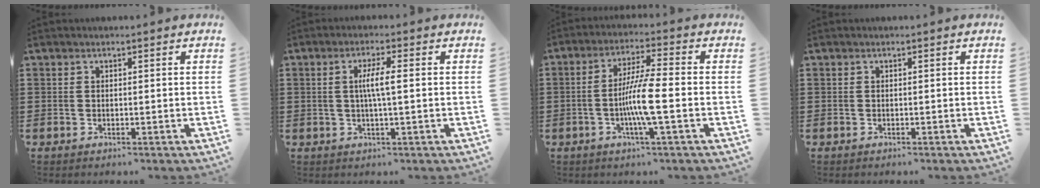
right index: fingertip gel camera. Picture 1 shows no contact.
{"total": 3.8, "force": [0.1, 0.2, 3.8], "torque": [-0.071, -0.002, -0.001]}
{"total": 7.9, "force": [-1.8, 0.4, 7.6], "torque": [-0.158, -0.015, -0.042]}
{"total": 0.0}